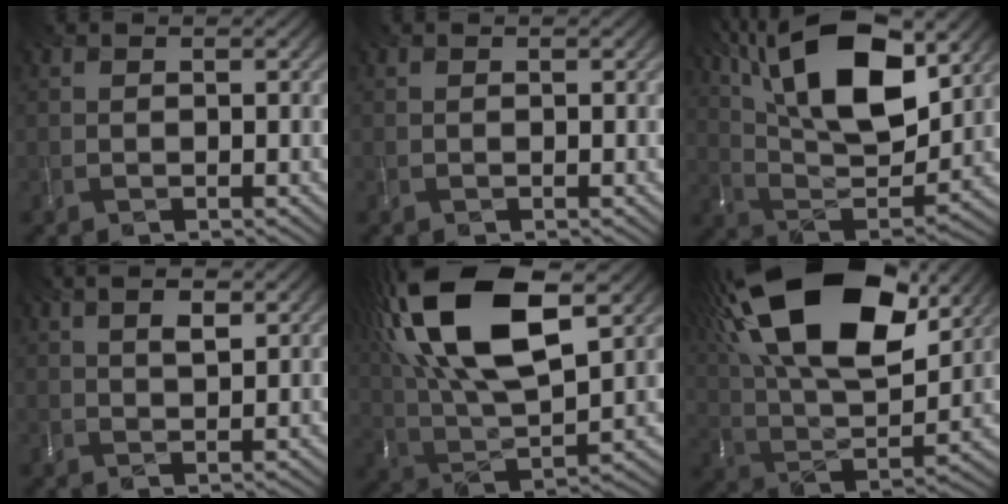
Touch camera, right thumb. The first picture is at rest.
{"total": 0.0}
{"total": 18.1, "force": [9.0, 7.2, 13.9], "torque": [-0.278, 0.026, 0.141]}
{"total": 3.5, "force": [2.0, 0.8, 2.7], "torque": [-0.056, 0.004, 0.044]}
{"total": 20.1, "force": [9.0, 8.6, 15.8], "torque": [-0.337, 0.050, 0.140]}
{"total": 22.5, "force": [11.2, 10.7, 16.3], "torque": [-0.330, 0.063, 0.163]}